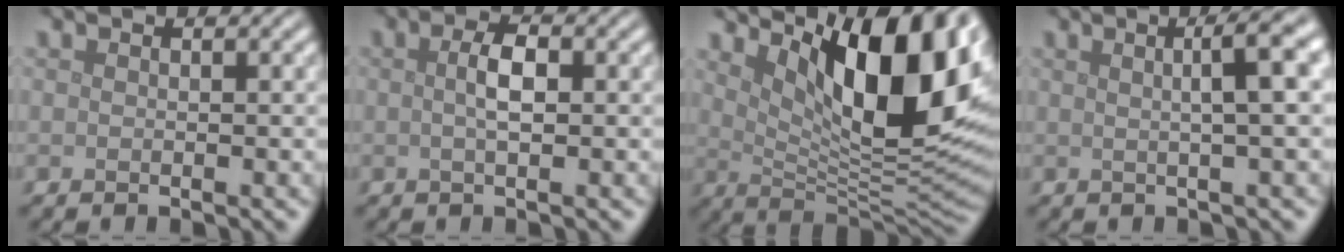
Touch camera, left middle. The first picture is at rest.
{"total": 2.4, "force": [0.2, 0.8, 2.2], "torque": [-0.042, 0.004, 0.000]}
{"total": 13.8, "force": [5.4, 4.9, 11.8], "torque": [-0.157, -0.011, 0.091]}
{"total": 5.0, "force": [1.2, 1.0, 4.7], "torque": [-0.058, 0.021, 0.017]}